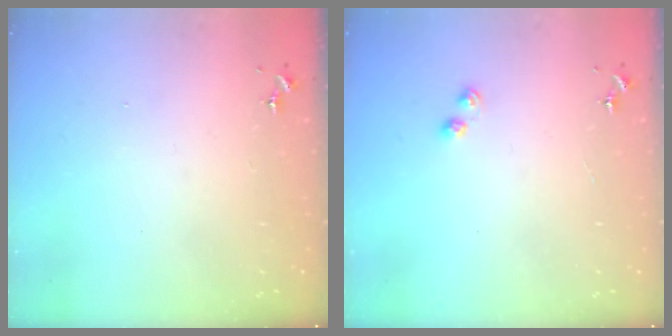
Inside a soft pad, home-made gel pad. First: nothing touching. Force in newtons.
{"total": 3.8, "press": 3.8, "slide": 0.5}